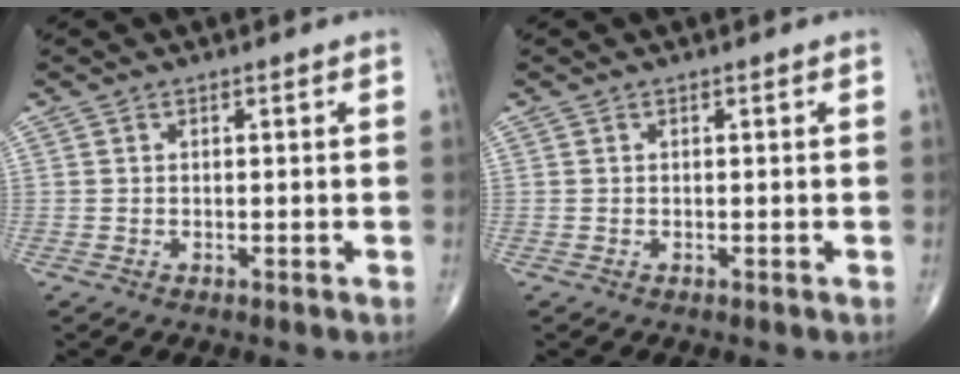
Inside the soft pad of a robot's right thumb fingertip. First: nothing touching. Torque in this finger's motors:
{"motor_torque": [0.00, 0.00, -0.14, -0.05, 0.00]}